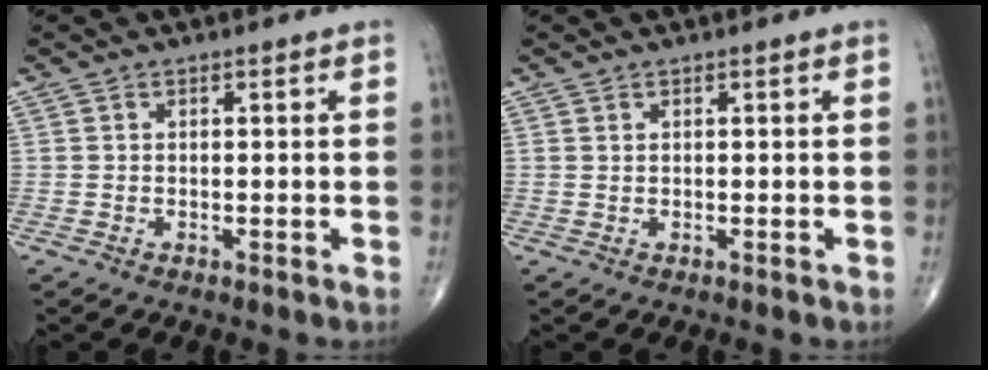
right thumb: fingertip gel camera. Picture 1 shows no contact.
{"total": 0.0}